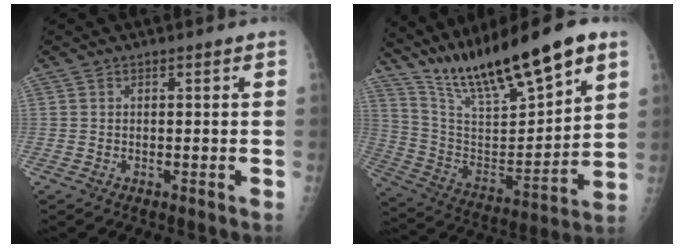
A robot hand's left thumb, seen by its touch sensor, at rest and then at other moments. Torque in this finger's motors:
{"motor_torque": [0.49, 0.47, 1.42, -1.35, 0.34]}